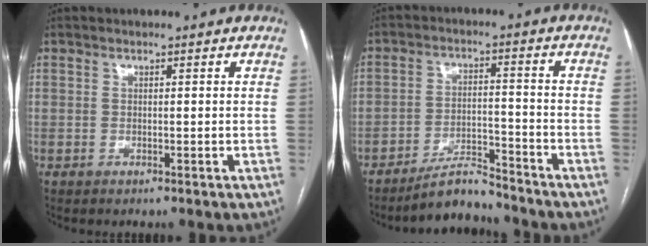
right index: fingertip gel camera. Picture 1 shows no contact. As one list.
[{"total": 6.1, "force": [-5.9, 1.0, 1.2], "torque": [-0.020, 0.004, -0.101]}]